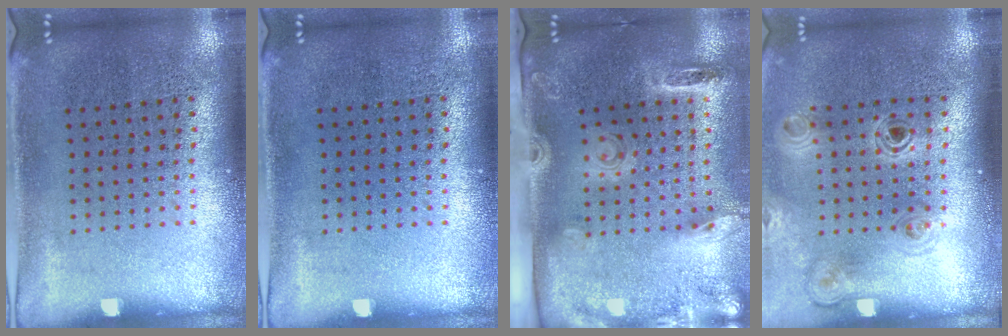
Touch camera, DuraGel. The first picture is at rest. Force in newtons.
{"total": 0.0}
{"total": 2.7, "press": 1.9, "slide": 1.9}
{"total": 1.1, "press": 1.1, "slide": 0.2}